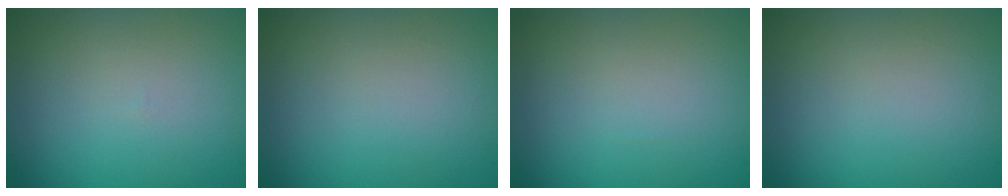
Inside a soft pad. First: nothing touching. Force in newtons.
{"total": 0.0}
{"total": 0.0}
{"total": 0.0}